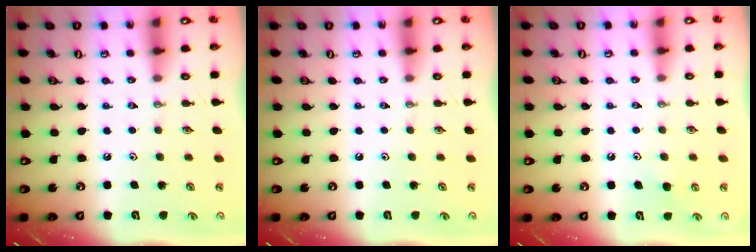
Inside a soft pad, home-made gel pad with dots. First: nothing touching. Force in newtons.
{"total": 0.0}
{"total": 5.2, "press": 4.9, "slide": 1.5}